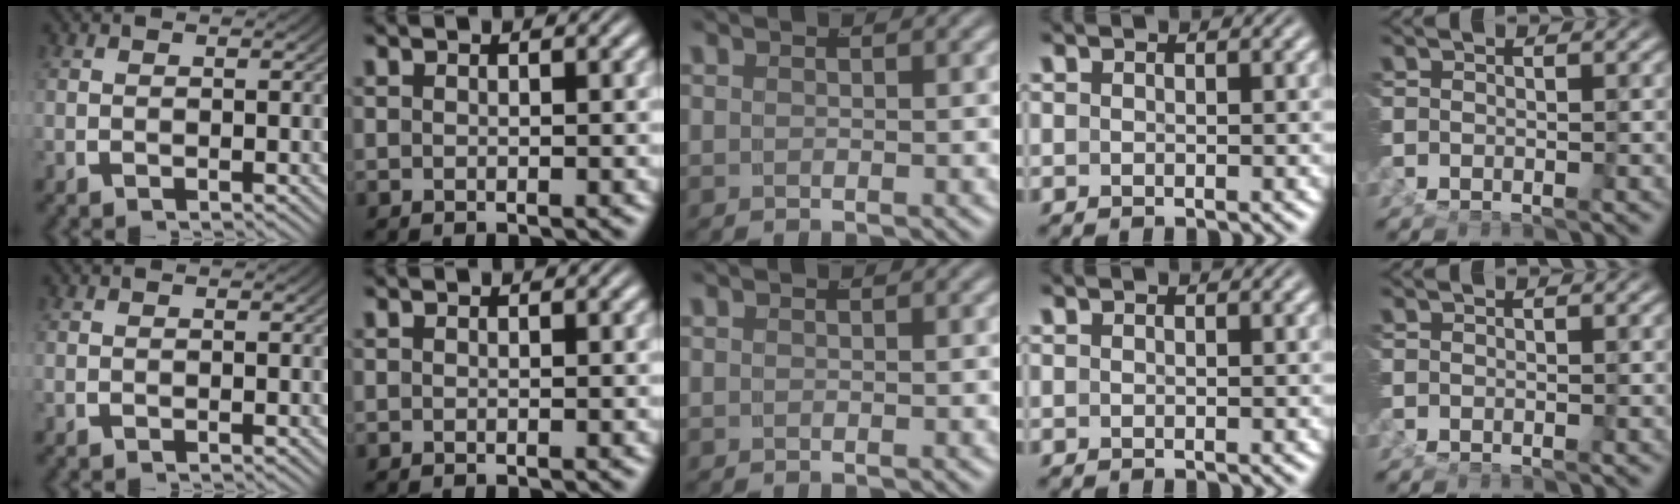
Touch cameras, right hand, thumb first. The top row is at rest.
{}